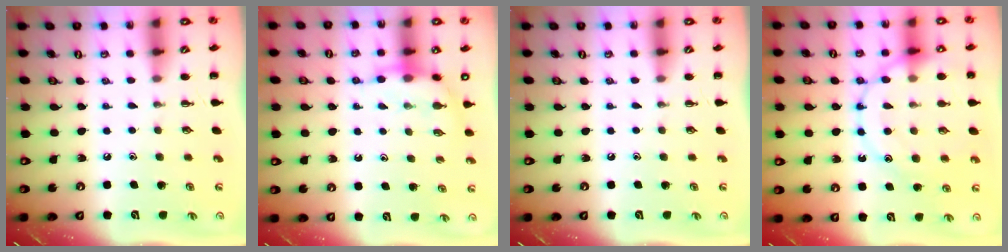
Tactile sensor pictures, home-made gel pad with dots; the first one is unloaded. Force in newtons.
{"total": 8.1, "press": 8.0, "slide": 0.5}
{"total": 0.0}
{"total": 18.2, "press": 18.1, "slide": 1.9}